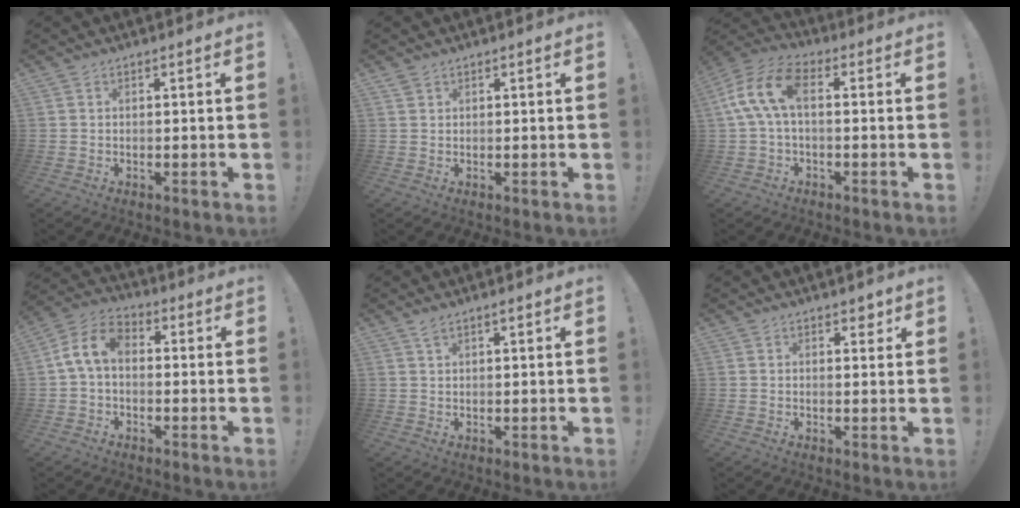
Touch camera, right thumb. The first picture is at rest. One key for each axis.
{"total": 1.3, "fx": 1.0, "fy": 0.7, "fz": 0.4, "tx": -0.004, "ty": -0.003, "tz": 0.018}
{"total": 11.4, "fx": 1.5, "fy": 5.9, "fz": 9.6, "tx": -0.198, "ty": 0.008, "tz": 0.032}
{"total": 9.3, "fx": 0.4, "fy": 5.9, "fz": 7.2, "tx": -0.141, "ty": 0.013, "tz": 0.010}
{"total": 2.0, "fx": 1.2, "fy": 0.6, "fz": 1.5, "tx": -0.025, "ty": 0.001, "tz": 0.020}
{"total": 2.0, "fx": 1.3, "fy": 1.2, "fz": 1.0, "tx": 0.002, "ty": -0.007, "tz": 0.018}